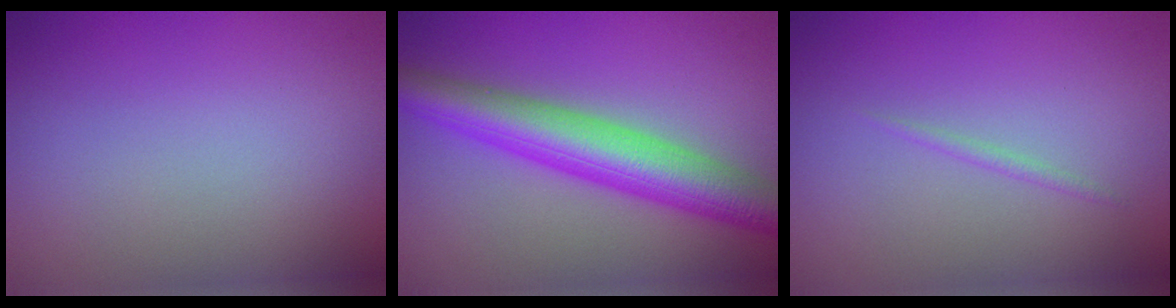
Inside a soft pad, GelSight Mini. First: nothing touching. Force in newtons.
{"total": 7.5, "press": 7.5, "slide": 0.1}
{"total": 0.6, "press": 0.6, "slide": 0.1}